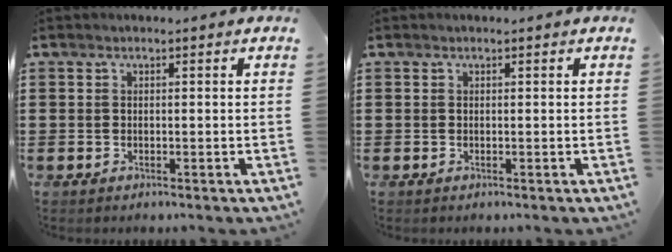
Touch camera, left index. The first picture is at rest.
{"total": 0.0}